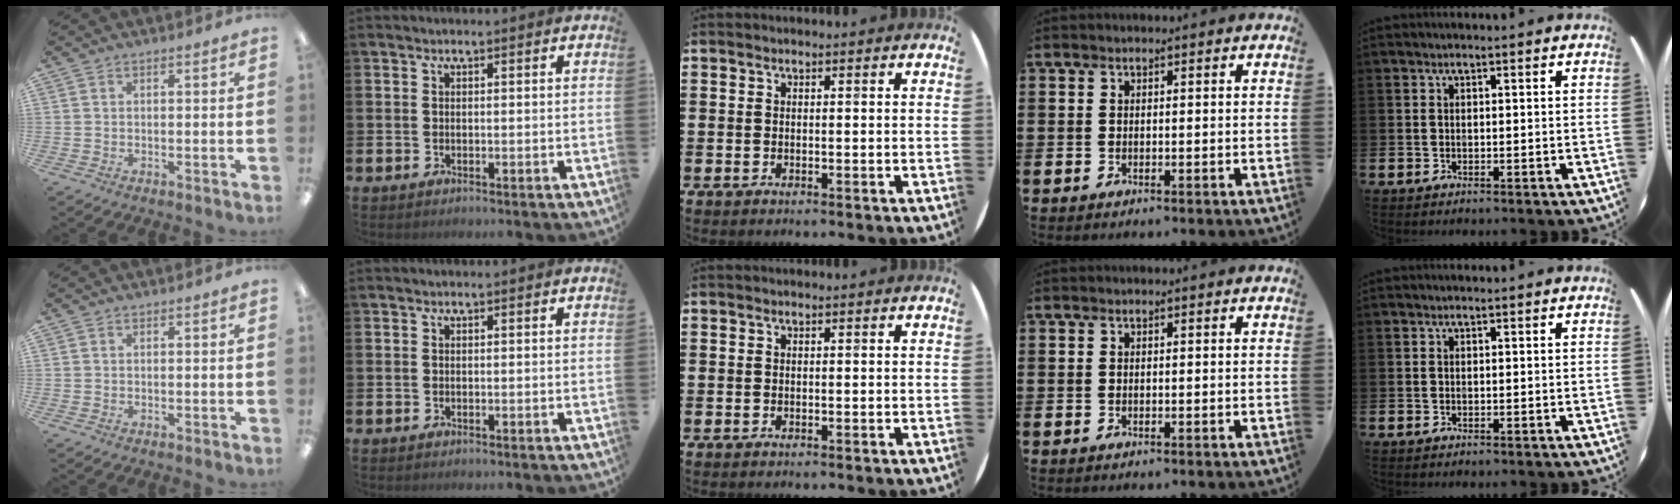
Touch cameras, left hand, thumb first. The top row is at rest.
{}